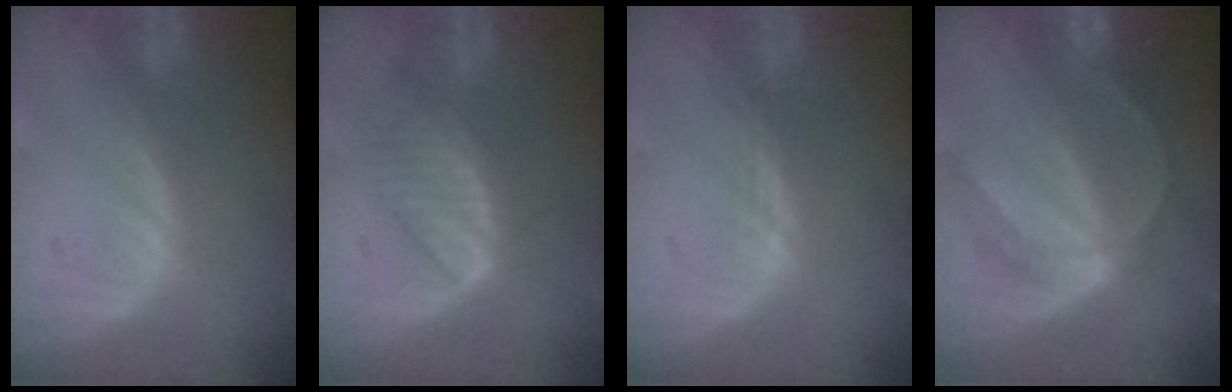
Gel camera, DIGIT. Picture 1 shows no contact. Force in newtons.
{"total": 6.4, "press": 6.3, "slide": 1.4}
{"total": 1.0, "press": 0.7, "slide": 0.7}
{"total": 7.0, "press": 5.8, "slide": 3.9}